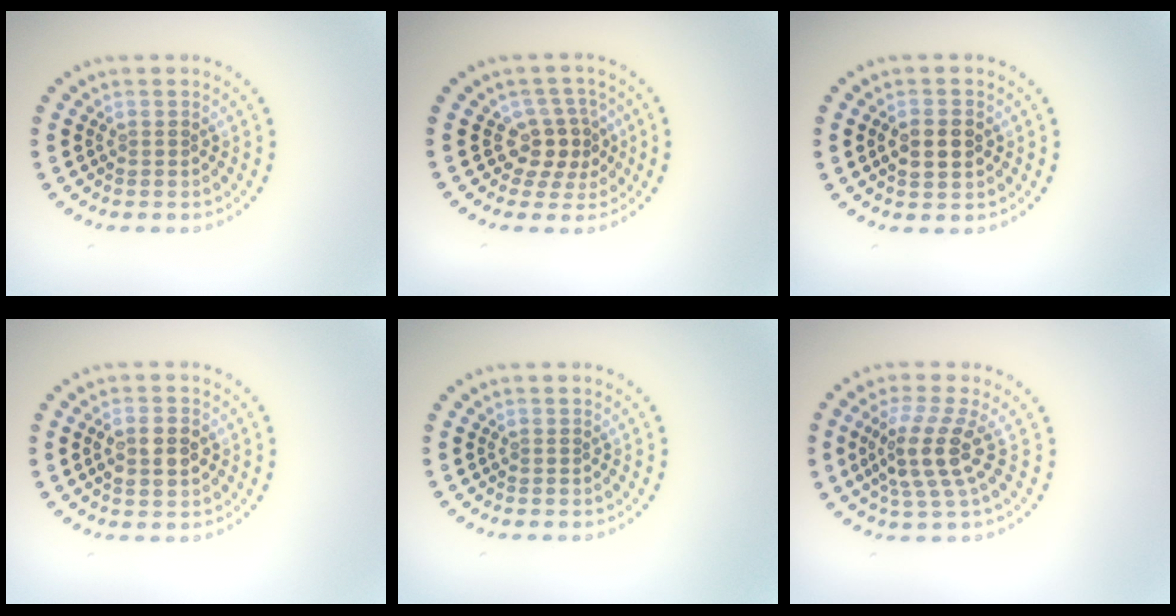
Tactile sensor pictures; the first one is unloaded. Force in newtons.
{"total": 2.7, "press": 2.1, "slide": 1.6}
{"total": 2.7, "press": 2.7, "slide": 0.3}
{"total": 2.6, "press": 2.6, "slide": 0.4}
{"total": 0.0}
{"total": 4.1, "press": 3.1, "slide": 2.7}